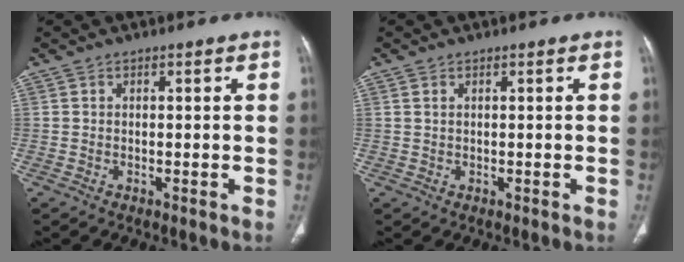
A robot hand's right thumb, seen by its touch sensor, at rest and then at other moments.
{"total": 0.7, "force": [0.3, 0.4, 0.4], "torque": [-0.010, 0.005, 0.007]}